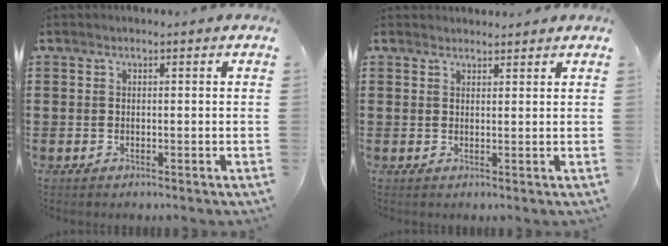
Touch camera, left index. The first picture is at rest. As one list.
[{"total": 1.4, "force": [1.4, 0.3, -0.1], "torque": [-0.003, 0.002, 0.028]}]